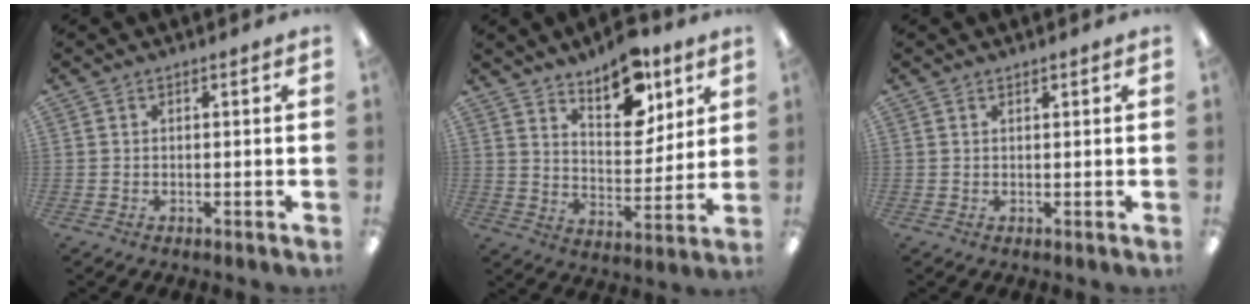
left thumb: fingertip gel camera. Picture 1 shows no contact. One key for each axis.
{"total": 12.8, "fx": 9.4, "fy": 6.1, "fz": 6.4, "tx": -0.080, "ty": -0.053, "tz": 0.164}
{"total": 0.6, "fx": 0.6, "fy": 0.1, "fz": 0.1, "tx": -0.002, "ty": 0.001, "tz": 0.011}